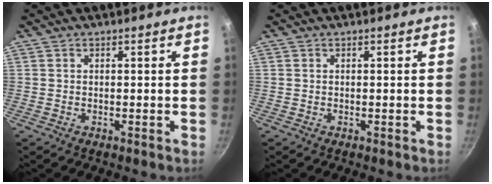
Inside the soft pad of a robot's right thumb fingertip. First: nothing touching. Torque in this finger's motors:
{"motor_torque": [0.17, -0.07, 0.21, 0.02, 0.00]}